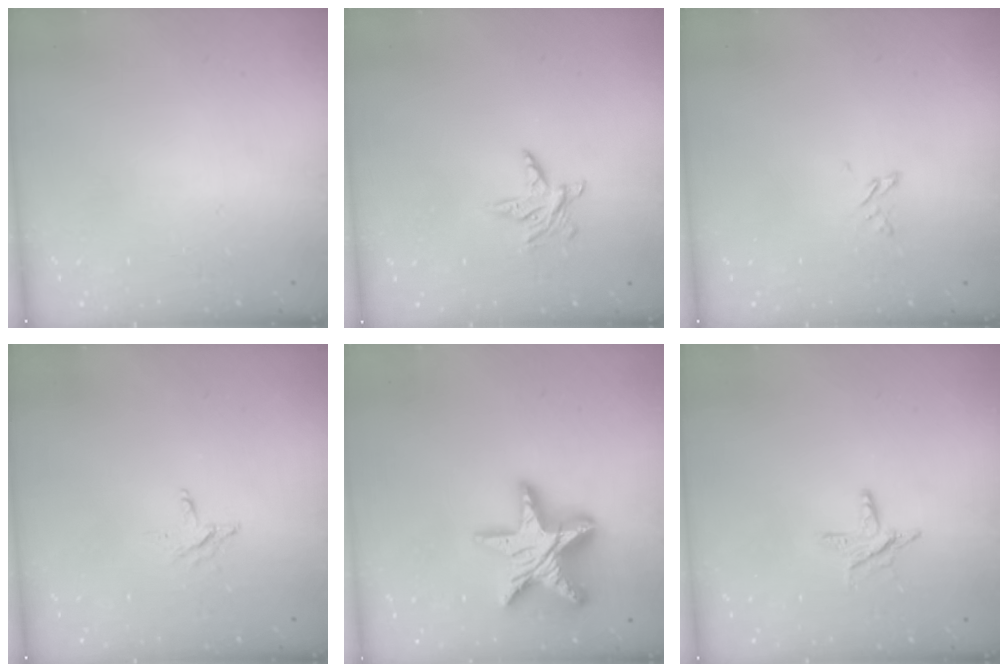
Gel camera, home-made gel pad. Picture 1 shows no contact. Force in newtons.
{"total": 5.7, "press": 5.7, "slide": 0.5}
{"total": 1.7, "press": 1.7, "slide": 0.3}
{"total": 2.8, "press": 2.8, "slide": 0.3}
{"total": 22.8, "press": 22.7, "slide": 2.0}
{"total": 6.7, "press": 6.7, "slide": 0.5}